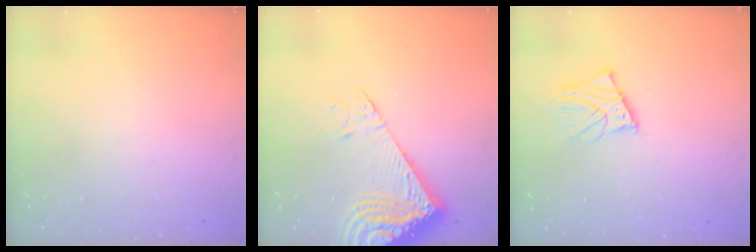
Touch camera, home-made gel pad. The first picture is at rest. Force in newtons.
{"total": 14.5, "press": 14.3, "slide": 2.6}
{"total": 6.6, "press": 6.6, "slide": 0.7}